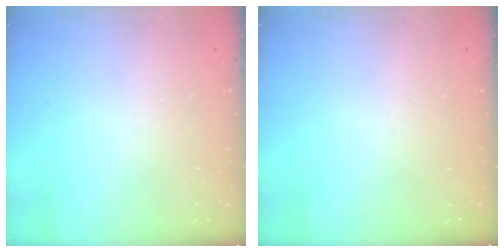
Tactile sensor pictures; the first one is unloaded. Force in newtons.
{"total": 0.0}